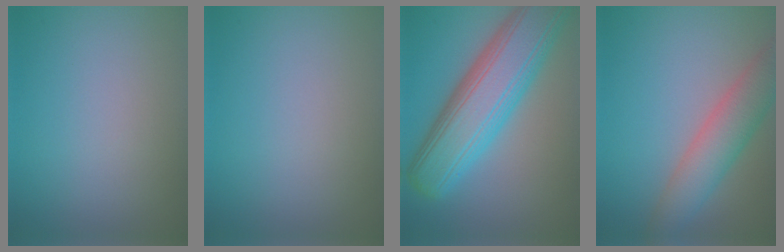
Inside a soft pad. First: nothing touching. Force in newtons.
{"total": 0.0}
{"total": 10.4, "press": 10.4, "slide": 0.3}
{"total": 5.4, "press": 5.4, "slide": 0.4}